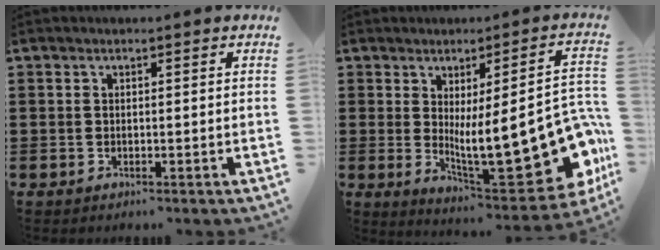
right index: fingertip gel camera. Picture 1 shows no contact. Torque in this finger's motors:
{"motor_torque": [2.14, 0.00, 1.05, 0.21]}